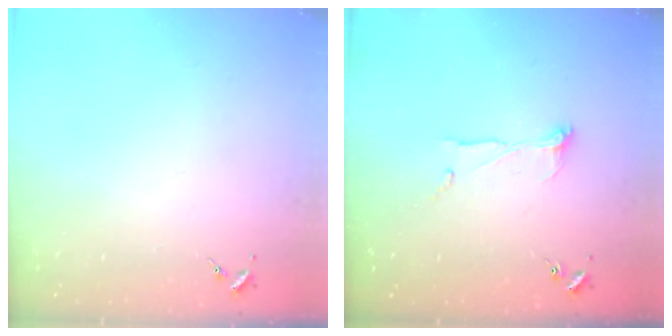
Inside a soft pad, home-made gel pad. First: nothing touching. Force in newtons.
{"total": 6.9, "press": 6.9, "slide": 0.2}